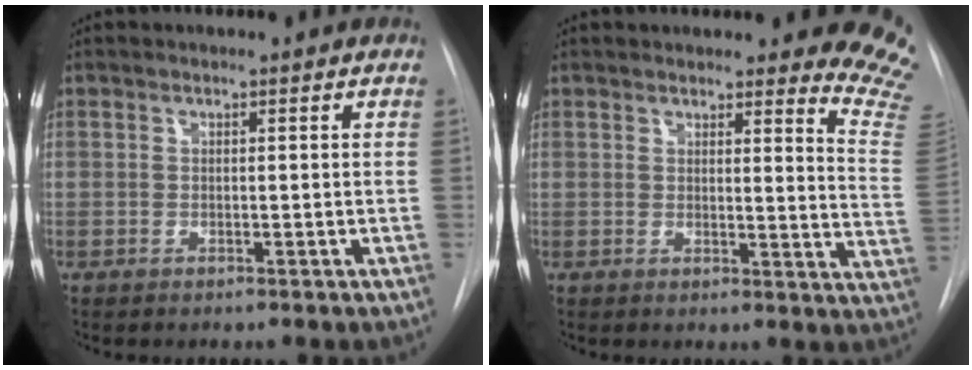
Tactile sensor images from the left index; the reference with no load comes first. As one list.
[{"total": 12.2, "force": [11.9, 1.0, 2.5], "torque": [0.008, -0.124, 0.088]}]